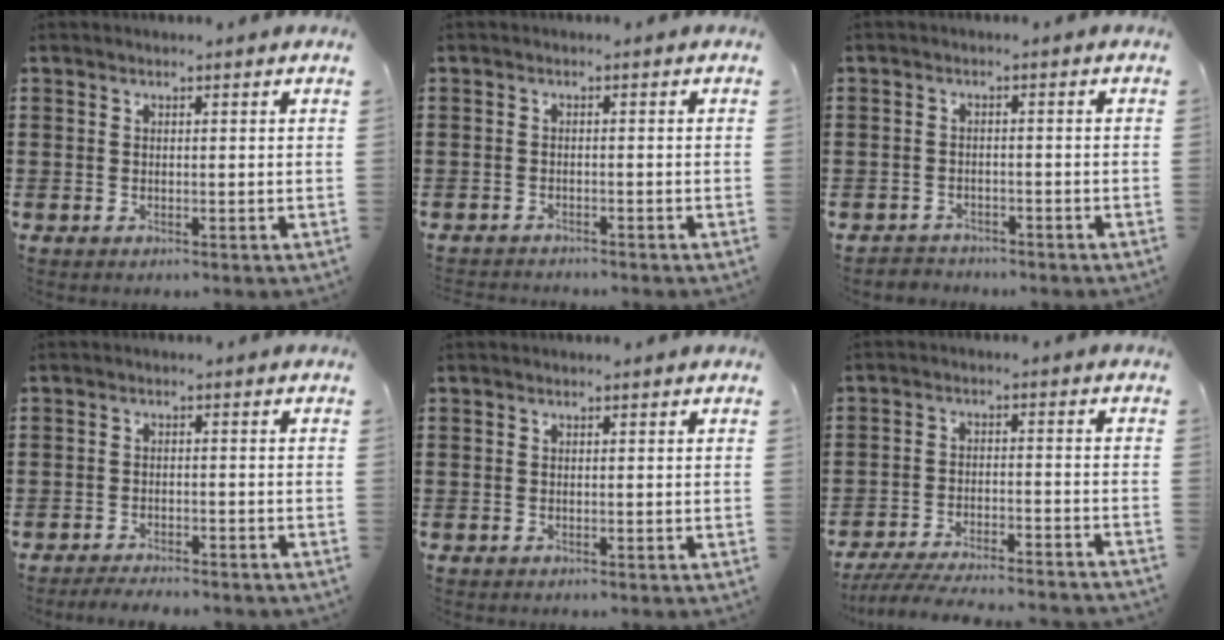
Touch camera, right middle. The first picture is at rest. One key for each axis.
{"total": 1.0, "fx": -1.0, "fy": 0.0, "fz": 0.0, "tx": -0.003, "ty": 0.001, "tz": -0.021}
{"total": 1.8, "fx": -1.7, "fy": 0.5, "fz": -0.3, "tx": 0.000, "ty": 0.002, "tz": -0.042}
{"total": 2.5, "fx": -2.5, "fy": 0.1, "fz": 0.3, "tx": -0.009, "ty": 0.001, "tz": -0.051}
{"total": 0.0}
{"total": 5.8, "fx": -5.5, "fy": 0.2, "fz": 1.8, "tx": -0.039, "ty": -0.006, "tz": -0.109}